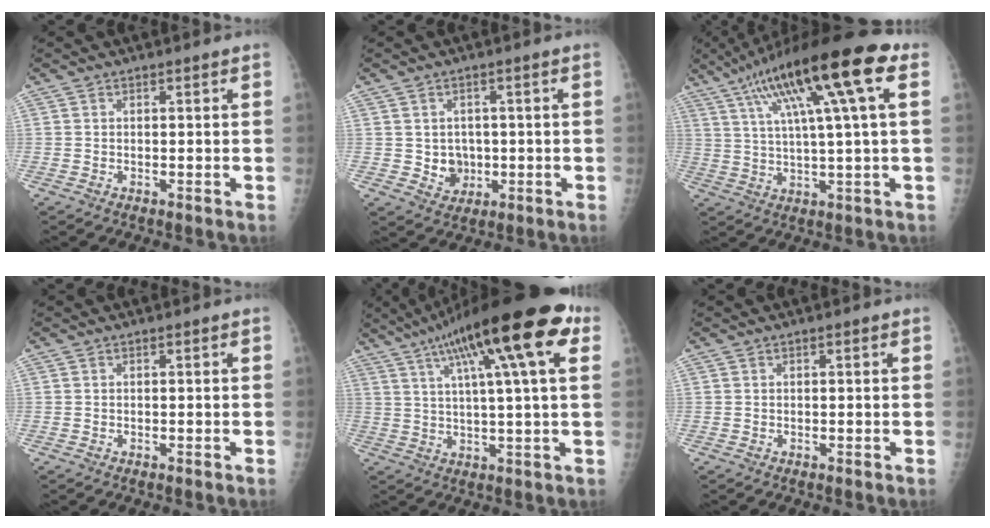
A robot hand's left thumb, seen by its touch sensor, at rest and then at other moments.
{"total": 4.9, "force": [-0.3, 4.3, 2.2], "torque": [-0.005, 0.003, 0.003]}
{"total": 19.7, "force": [8.2, 2.7, 17.7], "torque": [-0.300, 0.013, 0.130]}
{"total": 0.0}
{"total": 21.2, "force": [9.6, 4.0, 18.5], "torque": [-0.291, 0.013, 0.143]}
{"total": 0.6, "force": [0.2, 0.1, 0.5], "torque": [-0.009, 0.001, 0.002]}